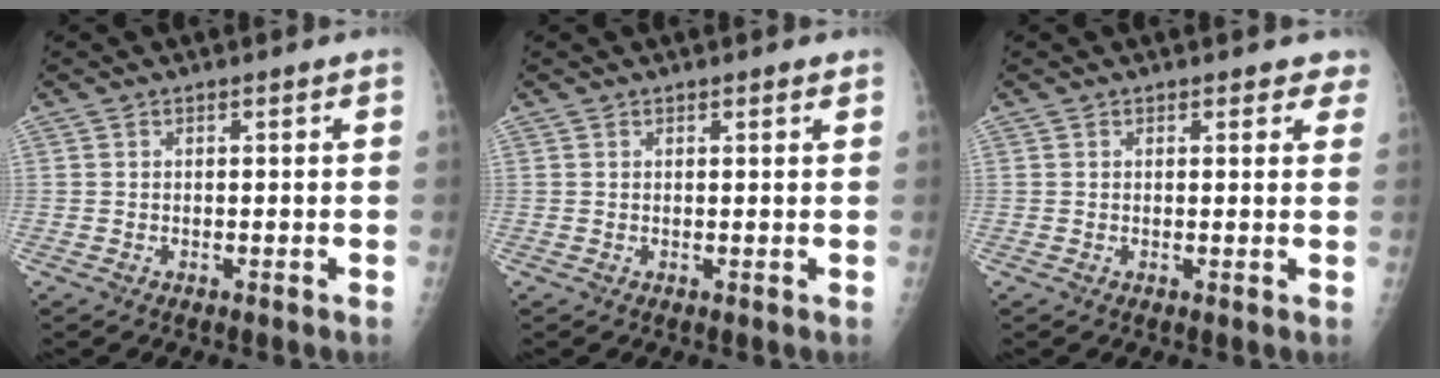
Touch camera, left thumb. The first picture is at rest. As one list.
[{"total": 0.8, "force": [0.6, 0.2, 0.4], "torque": [-0.003, -0.003, 0.007]}, {"total": 2.6, "force": [2.1, 1.3, 0.8], "torque": [0.022, -0.008, 0.012]}]